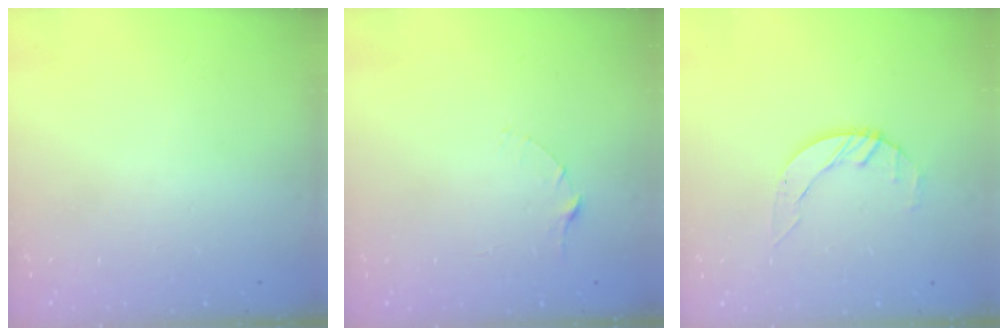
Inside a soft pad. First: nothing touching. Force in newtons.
{"total": 2.5, "press": 2.5, "slide": 0.3}
{"total": 2.7, "press": 2.7, "slide": 0.3}